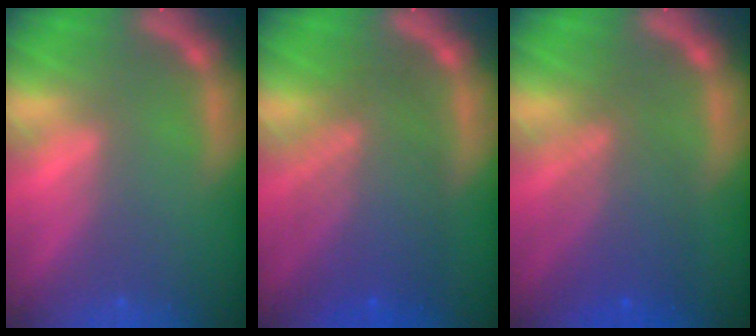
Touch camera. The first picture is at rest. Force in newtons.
{"total": 8.0}
{"total": 6.0}